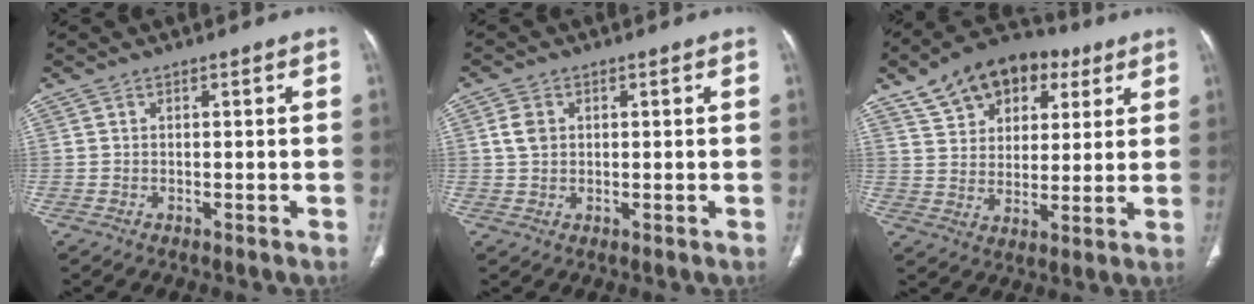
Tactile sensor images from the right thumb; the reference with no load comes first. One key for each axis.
{"total": 3.1, "fx": 0.6, "fy": 2.5, "fz": 1.8, "tx": -0.033, "ty": 0.003, "tz": 0.013}
{"total": 16.2, "fx": 8.7, "fy": 10.6, "fz": 8.7, "tx": -0.099, "ty": -0.004, "tz": 0.141}